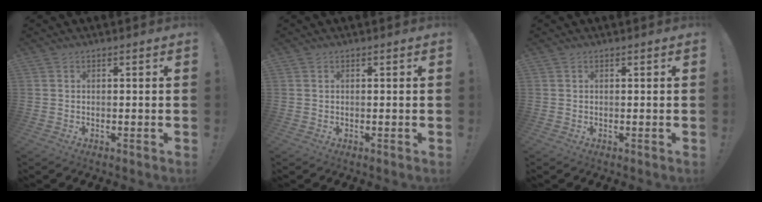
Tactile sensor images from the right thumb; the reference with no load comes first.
{"total": 0.0}
{"total": 0.0}